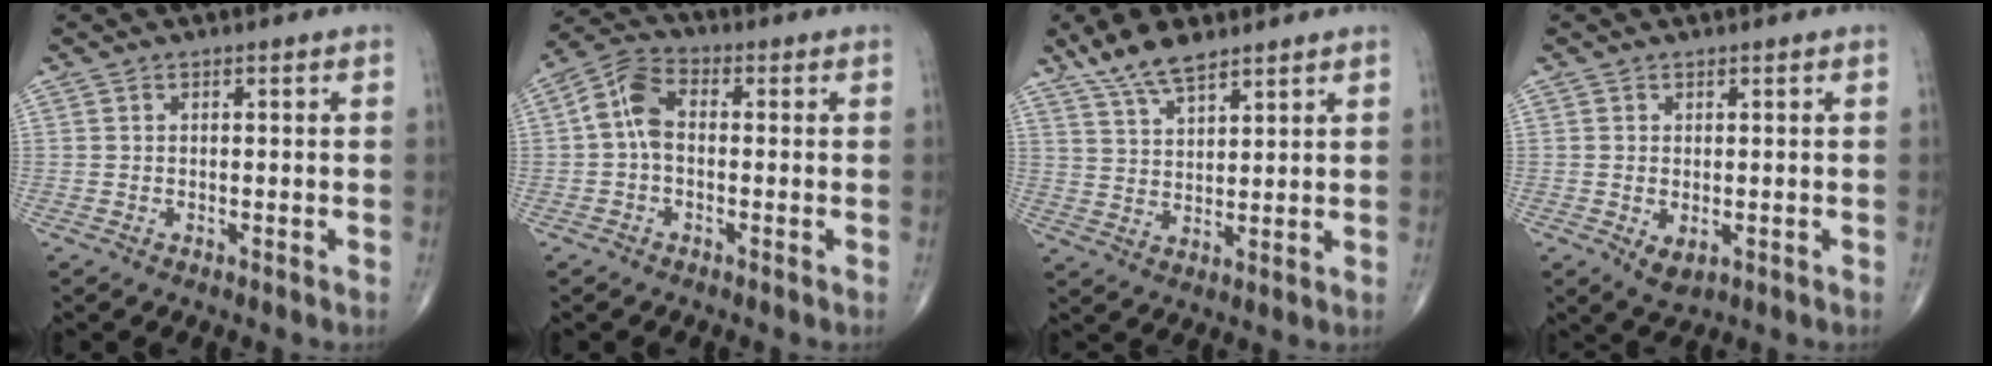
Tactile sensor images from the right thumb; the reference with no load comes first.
{"total": 7.0, "force": [-0.1, 4.3, 5.5], "torque": [-0.101, 0.023, -0.015]}
{"total": 8.0, "force": [6.1, 2.7, 4.5], "torque": [-0.074, -0.028, 0.117]}
{"total": 2.9, "force": [-0.6, 1.8, 2.3], "torque": [-0.035, -0.004, 0.001]}